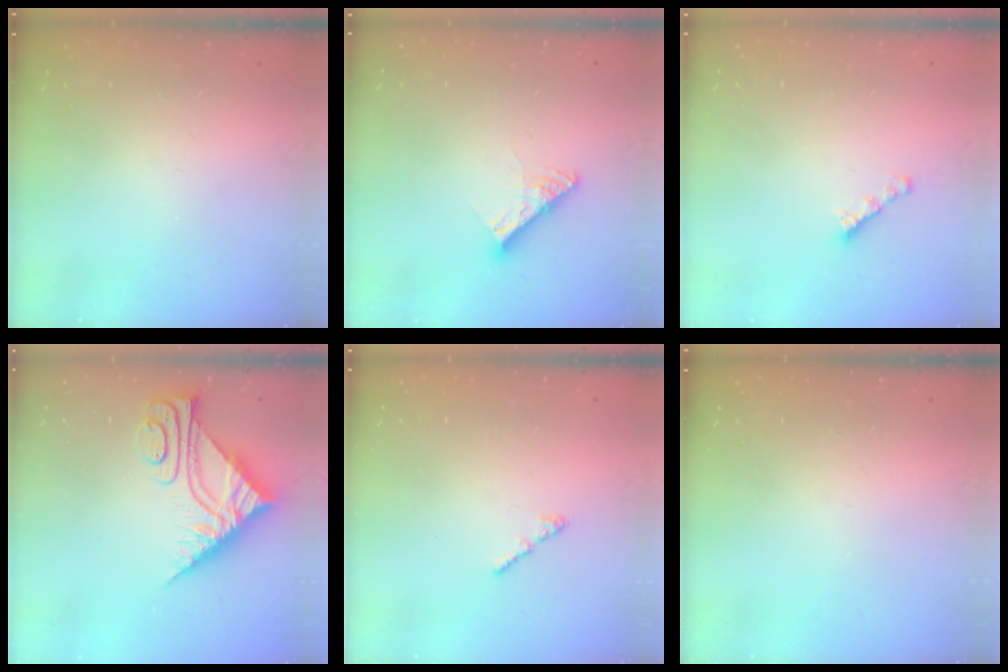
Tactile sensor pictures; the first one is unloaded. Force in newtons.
{"total": 9.5, "press": 9.4, "slide": 1.0}
{"total": 2.7, "press": 2.7, "slide": 0.2}
{"total": 11.3, "press": 11.2, "slide": 1.2}
{"total": 1.2, "press": 1.1, "slide": 0.5}
{"total": 0.0}